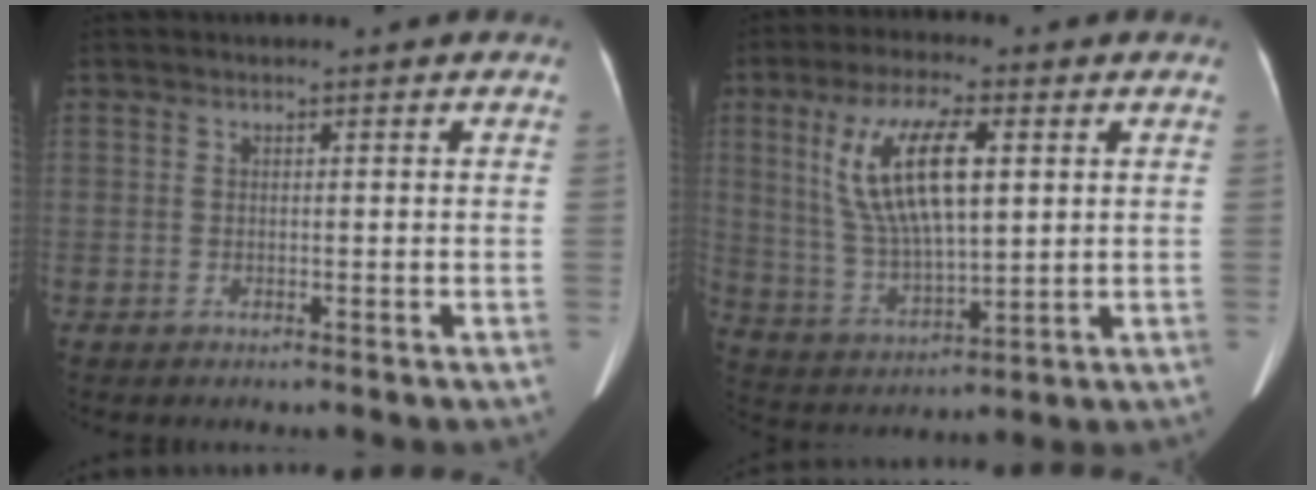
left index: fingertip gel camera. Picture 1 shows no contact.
{"total": 12.8, "force": [3.5, 3.6, 11.8], "torque": [-0.243, 0.002, 0.070]}